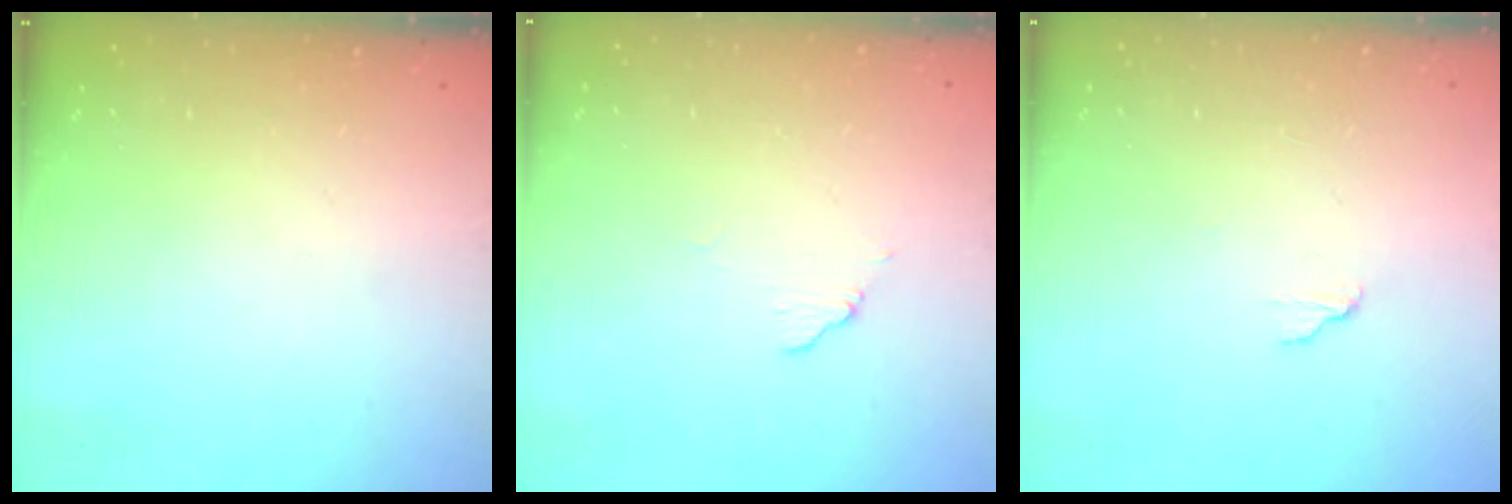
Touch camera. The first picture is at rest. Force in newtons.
{"total": 5.6, "press": 5.6, "slide": 0.4}
{"total": 5.2, "press": 5.2, "slide": 0.5}